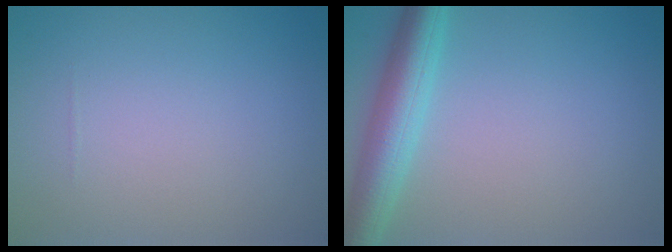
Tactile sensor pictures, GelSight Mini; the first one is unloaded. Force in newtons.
{"total": 5.2, "press": 5.2, "slide": 0.2}